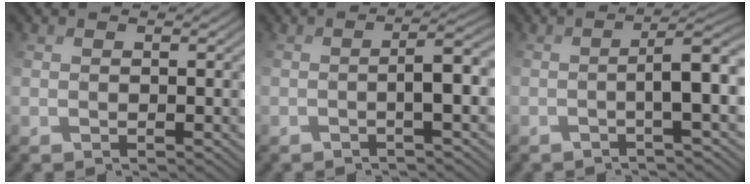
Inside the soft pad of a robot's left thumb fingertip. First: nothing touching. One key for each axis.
{"total": 4.1, "fx": -1.3, "fy": 0.3, "fz": 3.9, "tx": -0.055, "ty": 0.011, "tz": -0.025}
{"total": 5.0, "fx": -1.0, "fy": 0.2, "fz": 4.9, "tx": -0.070, "ty": 0.014, "tz": -0.021}